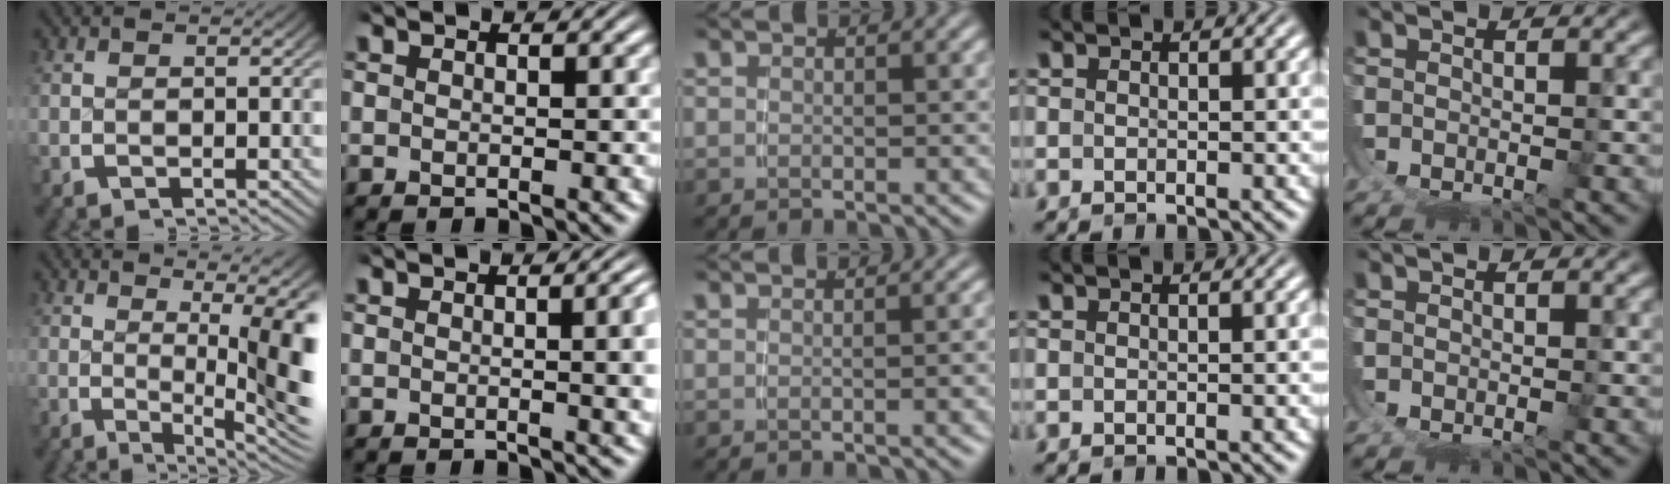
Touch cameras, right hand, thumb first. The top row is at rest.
{"thumb": {"total": 9.5, "force": [0.4, 4.2, 8.5], "torque": [-0.104, -0.020, 0.007]}, "index": {"total": 3.3, "force": [0.4, 0.8, 3.2], "torque": [-0.026, 0.013, -0.002]}, "middle": {"total": 0.8, "force": [-0.3, -0.3, 0.7], "torque": [-0.008, 0.008, -0.007]}}